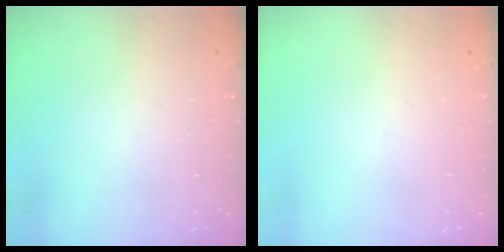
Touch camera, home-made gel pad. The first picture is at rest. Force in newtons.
{"total": 0.0}